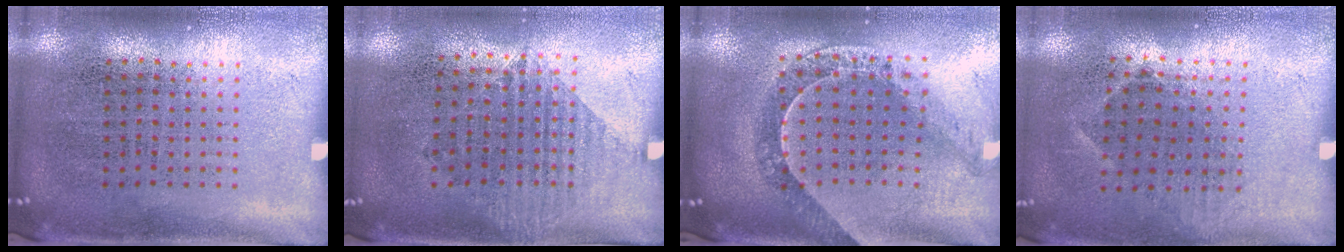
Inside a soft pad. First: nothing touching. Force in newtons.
{"total": 1.1, "press": 1.0, "slide": 0.5}
{"total": 1.1, "press": 1.1, "slide": 0.3}
{"total": 0.9, "press": 0.6, "slide": 0.6}